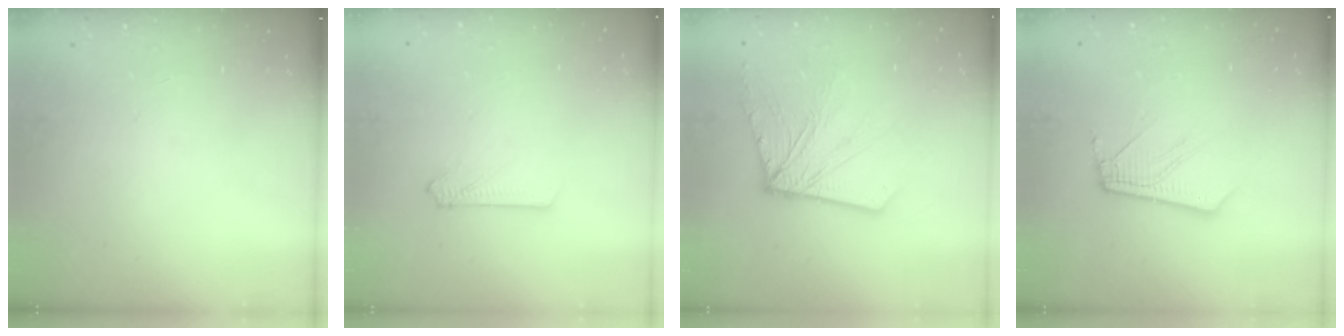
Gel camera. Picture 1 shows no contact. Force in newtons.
{"total": 2.6, "press": 2.6, "slide": 0.3}
{"total": 10.6, "press": 10.5, "slide": 1.4}
{"total": 10.2, "press": 10.1, "slide": 1.2}